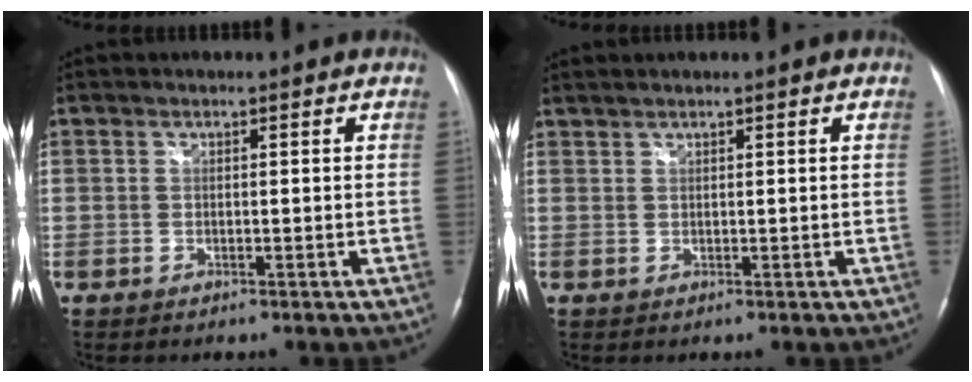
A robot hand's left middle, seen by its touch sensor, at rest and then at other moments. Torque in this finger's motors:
{"motor_torque": [0.24, -0.35, -0.04, 0.00]}